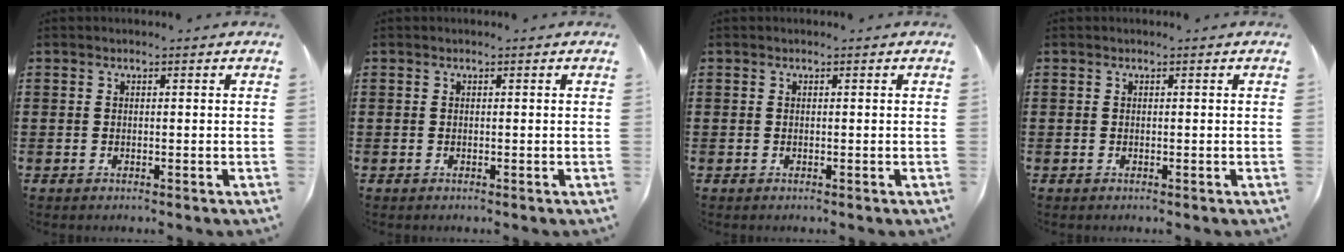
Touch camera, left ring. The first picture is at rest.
{"total": 0.0}
{"total": 0.0}
{"total": 0.0}